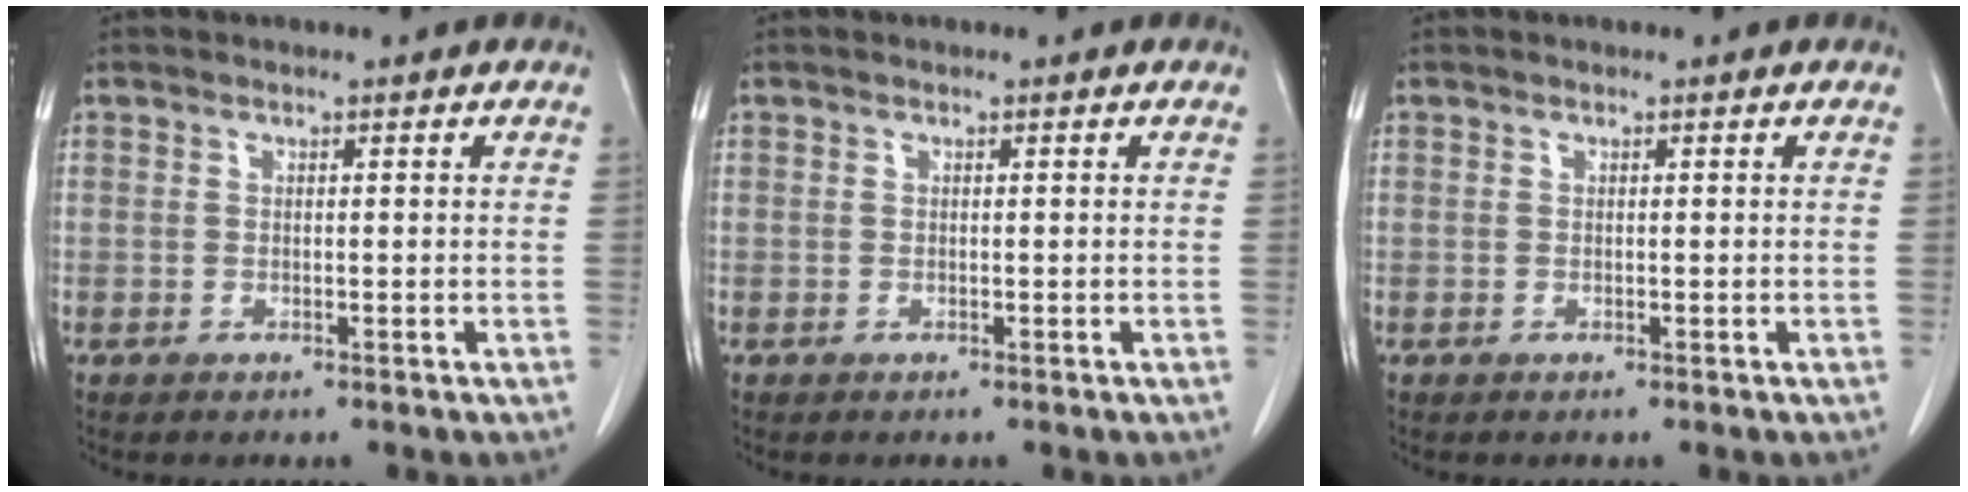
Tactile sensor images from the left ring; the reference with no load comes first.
{"total": 0.0}
{"total": 0.0}